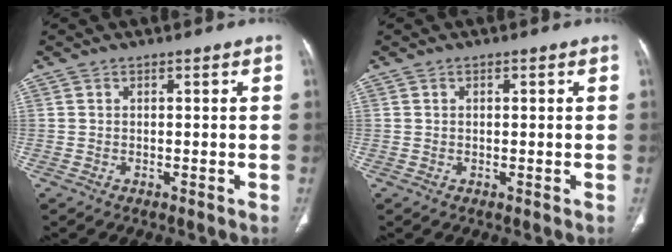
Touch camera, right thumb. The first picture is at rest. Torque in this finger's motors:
{"motor_torque": [-0.28, -0.52, -0.22, -0.20, 0.04]}